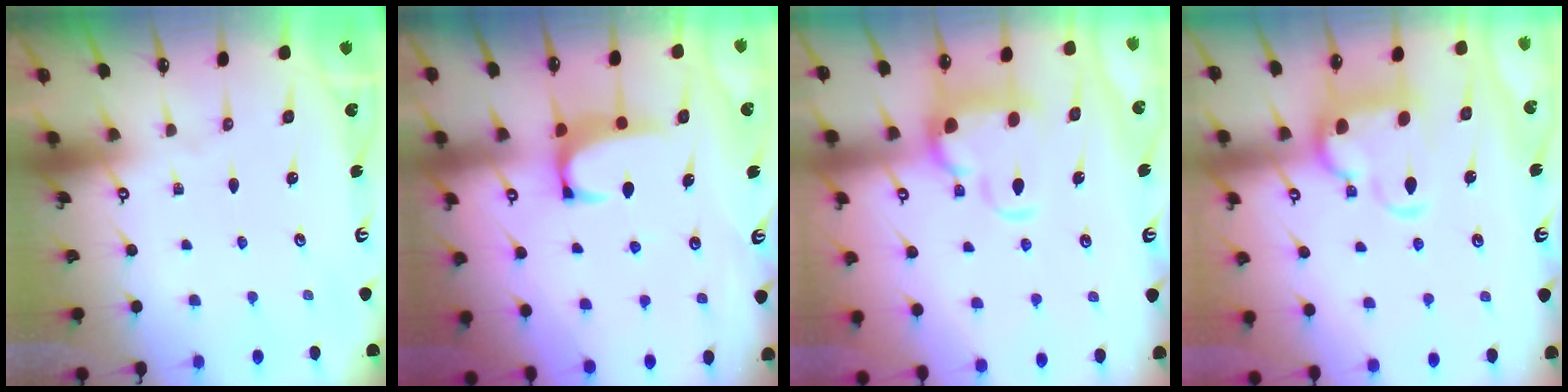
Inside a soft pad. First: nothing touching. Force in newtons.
{"total": 2.0, "press": 2.0, "slide": 0.3}
{"total": 5.7, "press": 5.5, "slide": 1.5}
{"total": 6.3, "press": 6.0, "slide": 1.8}